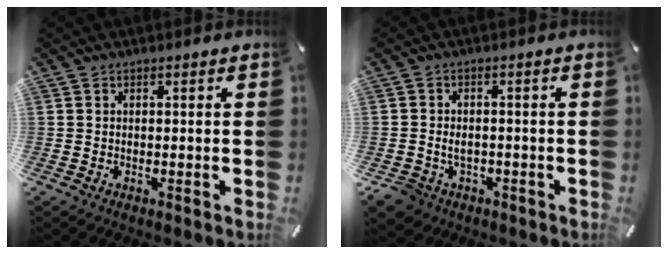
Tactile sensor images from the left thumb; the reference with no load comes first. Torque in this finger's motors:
{"motor_torque": [-0.18, 2.21, 0.11, 0.10, 0.06]}